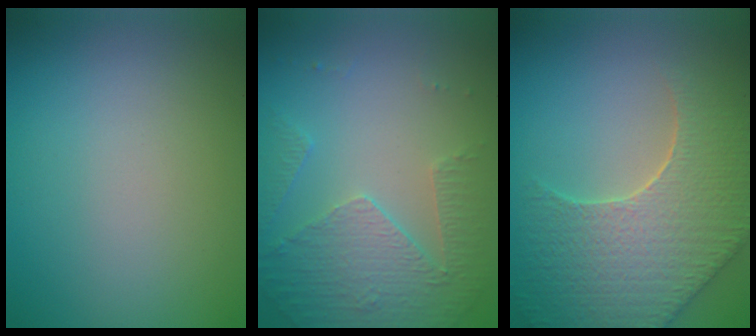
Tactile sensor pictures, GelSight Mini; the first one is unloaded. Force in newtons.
{"total": 5.0, "press": 3.5, "slide": 3.6}
{"total": 8.3, "press": 6.4, "slide": 5.2}